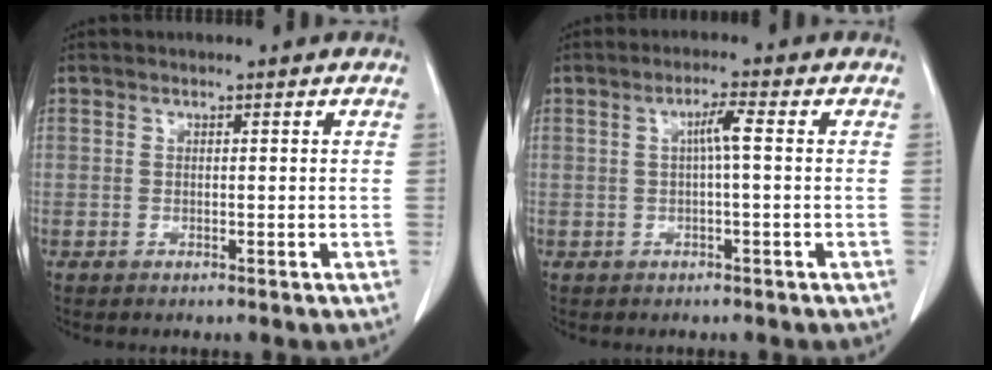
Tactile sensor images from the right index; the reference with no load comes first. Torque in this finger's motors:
{"motor_torque": [0.41, -0.12, 0.20, 0.06]}